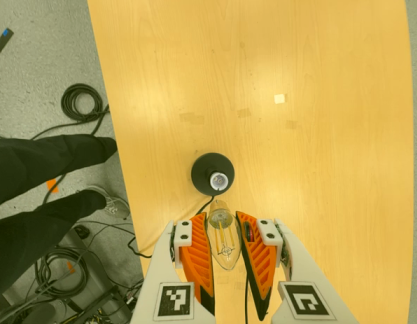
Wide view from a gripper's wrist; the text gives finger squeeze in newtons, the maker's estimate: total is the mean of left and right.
{"total": 20.0, "left": 22.2, "right": 17.8}